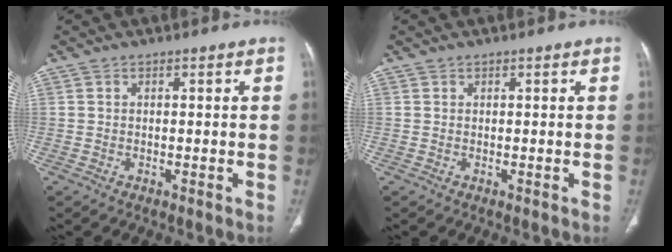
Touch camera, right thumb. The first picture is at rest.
{"total": 0.0}